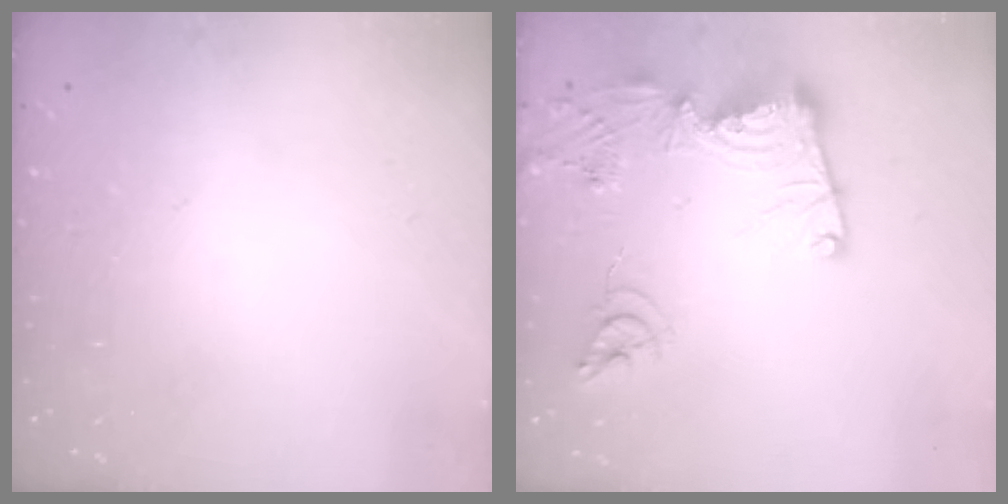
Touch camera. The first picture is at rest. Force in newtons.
{"total": 16.7, "press": 16.7, "slide": 1.2}